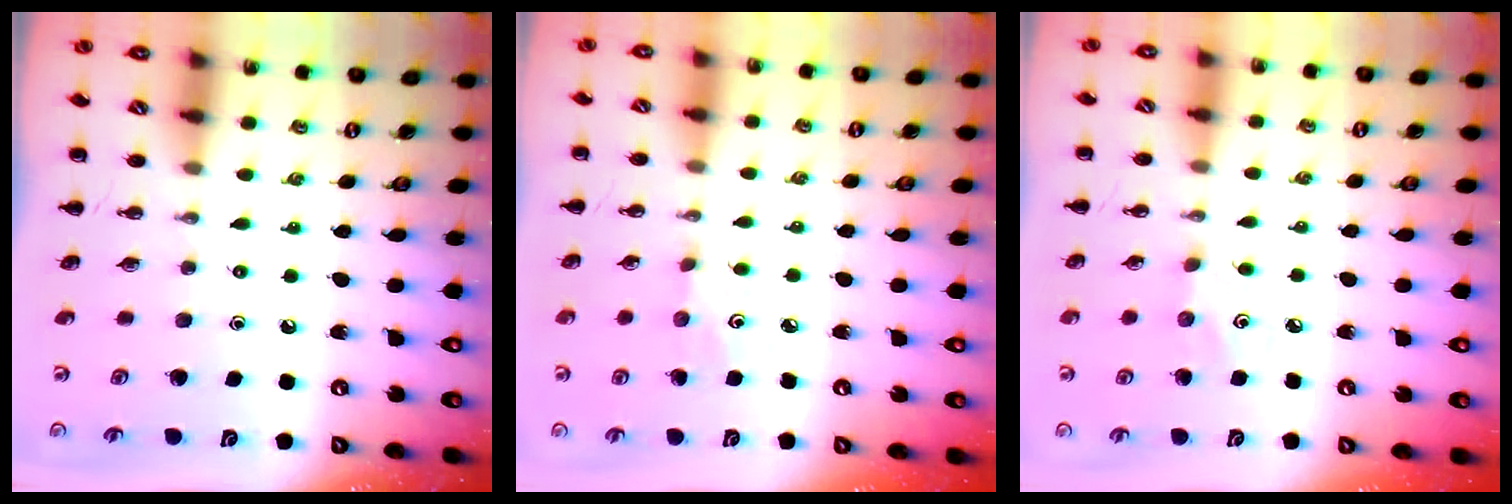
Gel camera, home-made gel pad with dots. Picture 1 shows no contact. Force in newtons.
{"total": 2.8, "press": 2.7, "slide": 0.8}
{"total": 2.6, "press": 2.5, "slide": 0.8}